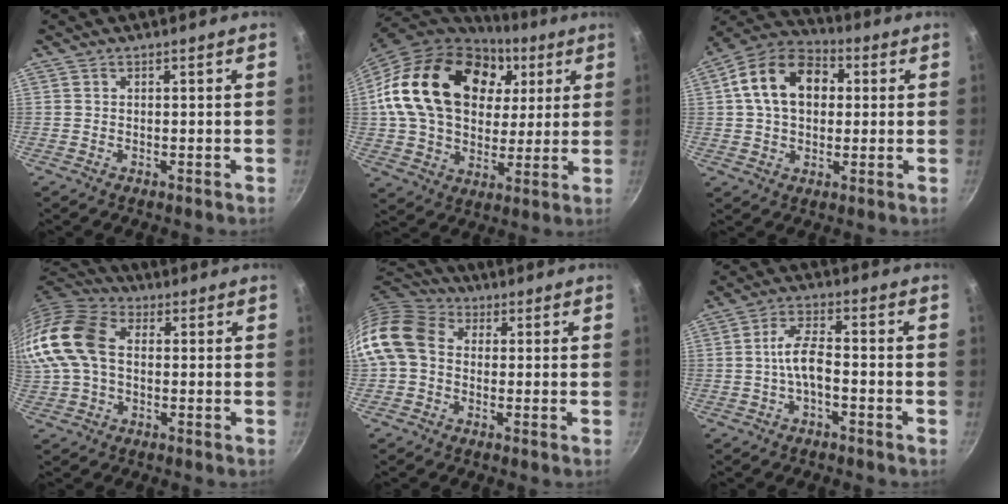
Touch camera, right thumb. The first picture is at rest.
{"total": 26.9, "force": [7.4, 19.1, 17.5], "torque": [-0.291, 0.008, 0.127]}
{"total": 14.8, "force": [2.7, 10.6, 10.0], "torque": [-0.141, 0.025, 0.027]}
{"total": 17.8, "force": [1.3, 12.2, 12.9], "torque": [-0.271, 0.036, 0.008]}
{"total": 12.8, "force": [0.3, 10.0, 7.9], "torque": [-0.138, 0.026, -0.015]}
{"total": 5.9, "force": [-1.7, 2.4, 5.2], "torque": [-0.099, 0.029, -0.038]}